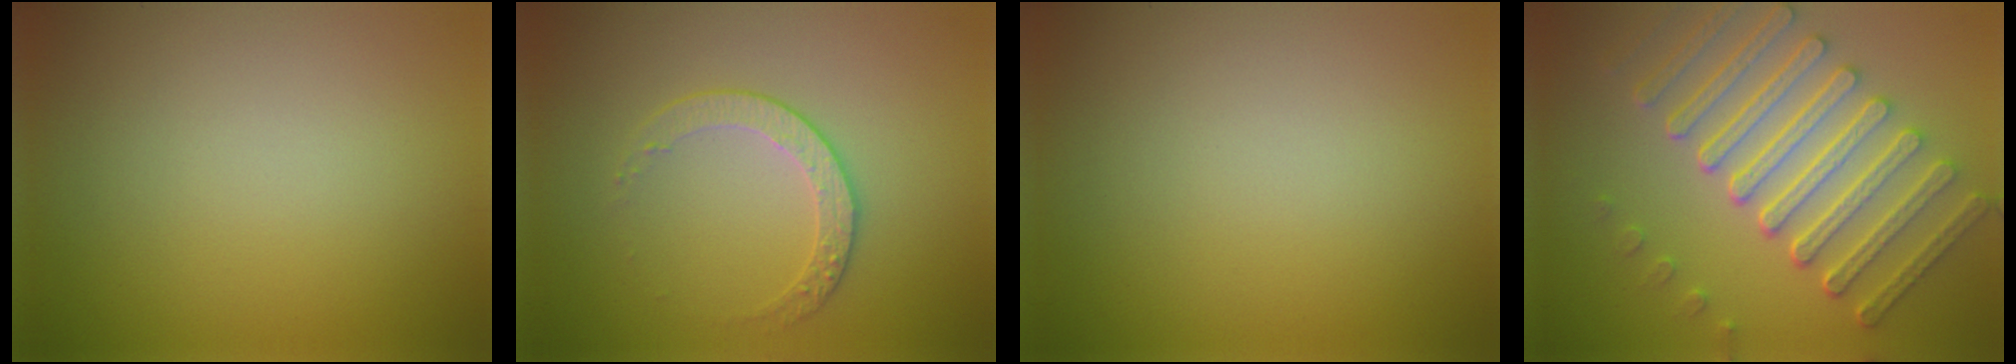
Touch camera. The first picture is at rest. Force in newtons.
{"total": 2.2, "press": 1.7, "slide": 1.4}
{"total": 0.0}
{"total": 7.9, "press": 6.1, "slide": 5.0}